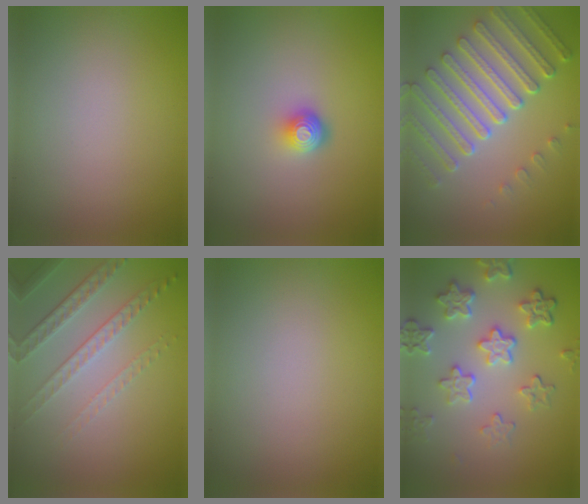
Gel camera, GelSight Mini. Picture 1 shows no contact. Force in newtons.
{"total": 2.3, "press": 1.5, "slide": 1.8}
{"total": 7.1, "press": 5.3, "slide": 4.8}
{"total": 4.6, "press": 3.0, "slide": 3.5}
{"total": 0.0}
{"total": 5.7, "press": 4.3, "slide": 3.7}